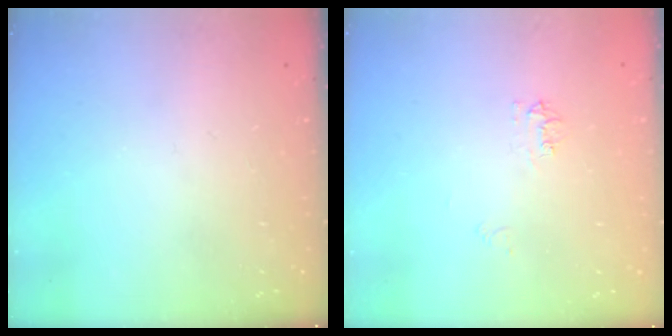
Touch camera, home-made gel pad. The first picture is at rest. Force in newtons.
{"total": 5.2, "press": 5.2, "slide": 0.8}